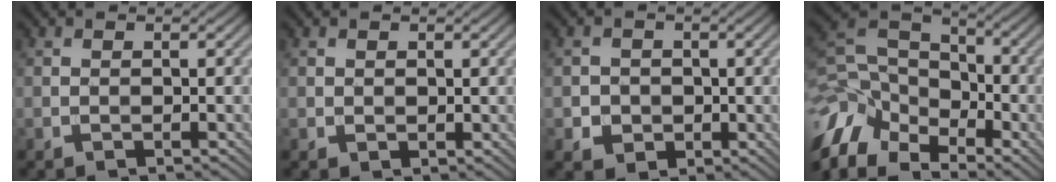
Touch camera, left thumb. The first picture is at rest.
{"total": 0.8, "force": [0.5, 0.6, 0.2], "torque": [-0.006, -0.005, 0.014]}
{"total": 3.1, "force": [-0.3, 3.0, 0.8], "torque": [-0.014, -0.008, -0.016]}
{"total": 12.5, "force": [-7.5, 7.7, 6.4], "torque": [-0.175, -0.012, -0.160]}